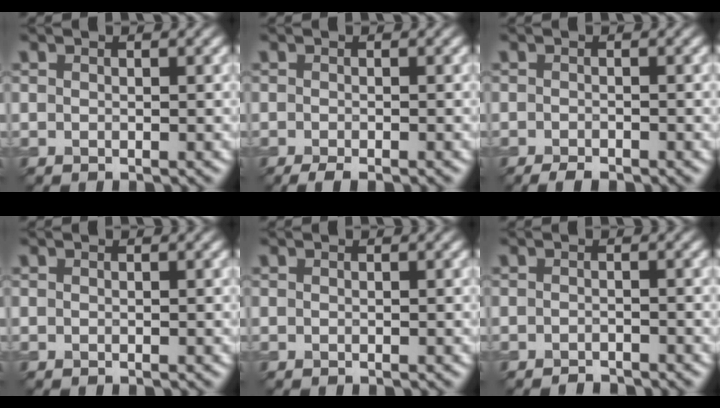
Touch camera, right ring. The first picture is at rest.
{"total": 1.9, "force": [-1.3, 0.3, 1.2], "torque": [-0.019, -0.002, -0.022]}
{"total": 1.6, "force": [-1.3, 0.4, 0.9], "torque": [-0.015, -0.002, -0.024]}
{"total": 0.0}
{"total": 0.0}
{"total": 1.0, "force": [-0.9, 0.2, 0.2], "torque": [-0.001, 0.000, -0.017]}